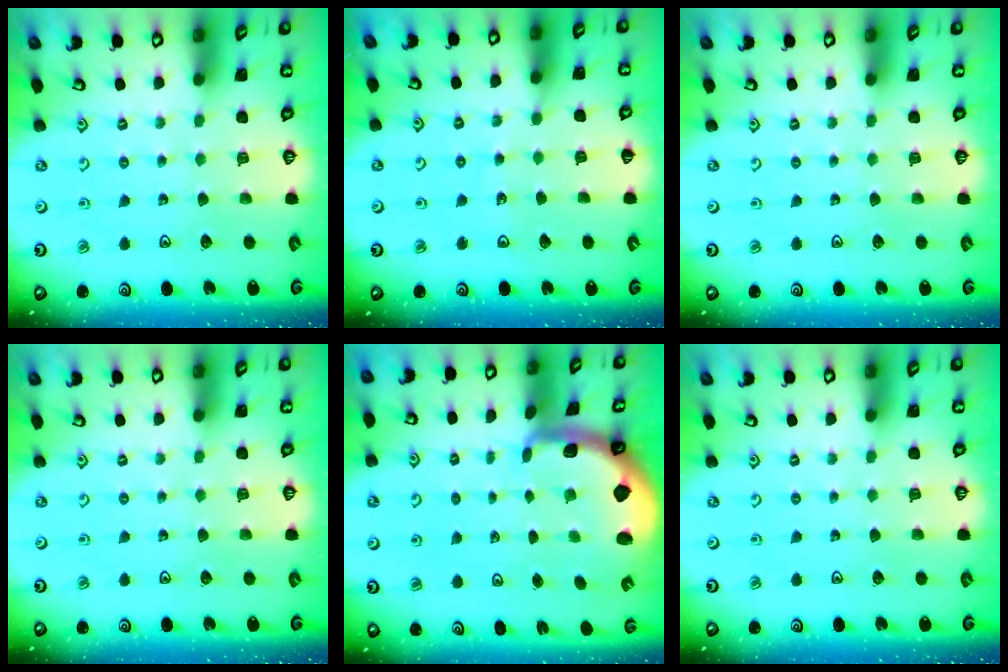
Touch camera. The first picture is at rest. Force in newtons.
{"total": 2.7, "press": 2.7, "slide": 0.3}
{"total": 0.0}
{"total": 0.0}
{"total": 1.7, "press": 1.7, "slide": 0.4}
{"total": 0.0}